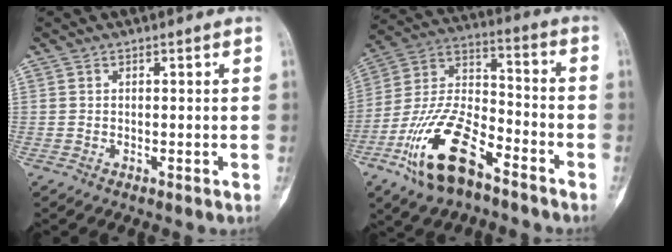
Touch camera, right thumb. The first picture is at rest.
{"total": 18.3, "force": [-10.3, 8.1, 12.9], "torque": [-0.248, 0.065, -0.194]}